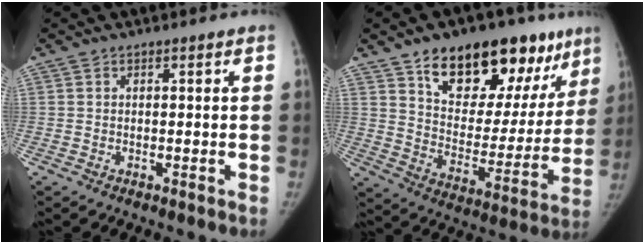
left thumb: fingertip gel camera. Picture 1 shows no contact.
{"total": 25.0, "force": [15.4, 12.6, 15.1], "torque": [-0.165, -0.047, 0.236]}